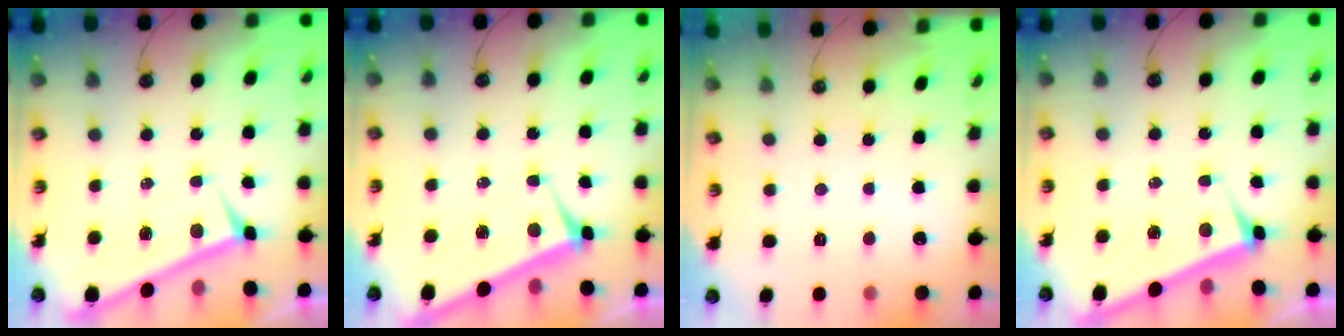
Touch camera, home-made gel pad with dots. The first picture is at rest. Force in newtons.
{"total": 3.9, "press": 3.9, "slide": 0.4}
{"total": 0.0}
{"total": 3.8, "press": 3.8, "slide": 0.2}